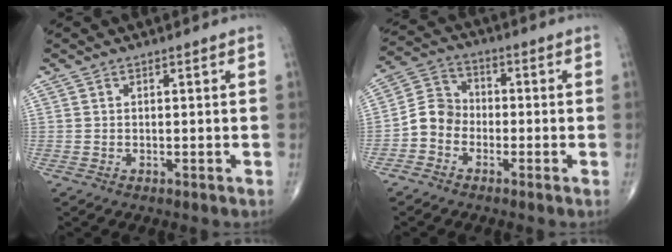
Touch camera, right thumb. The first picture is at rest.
{"total": 6.3, "force": [-2.4, 5.3, 2.4], "torque": [-0.024, 0.026, -0.060]}